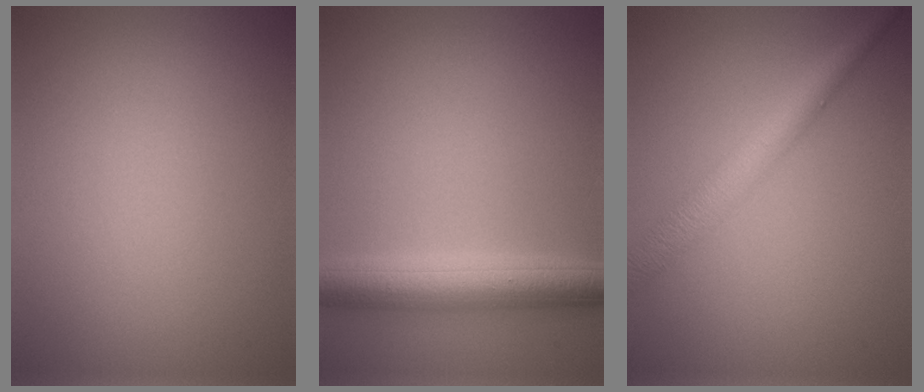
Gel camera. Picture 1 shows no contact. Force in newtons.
{"total": 5.5, "press": 5.5, "slide": 0.2}
{"total": 4.0, "press": 4.0, "slide": 0.1}